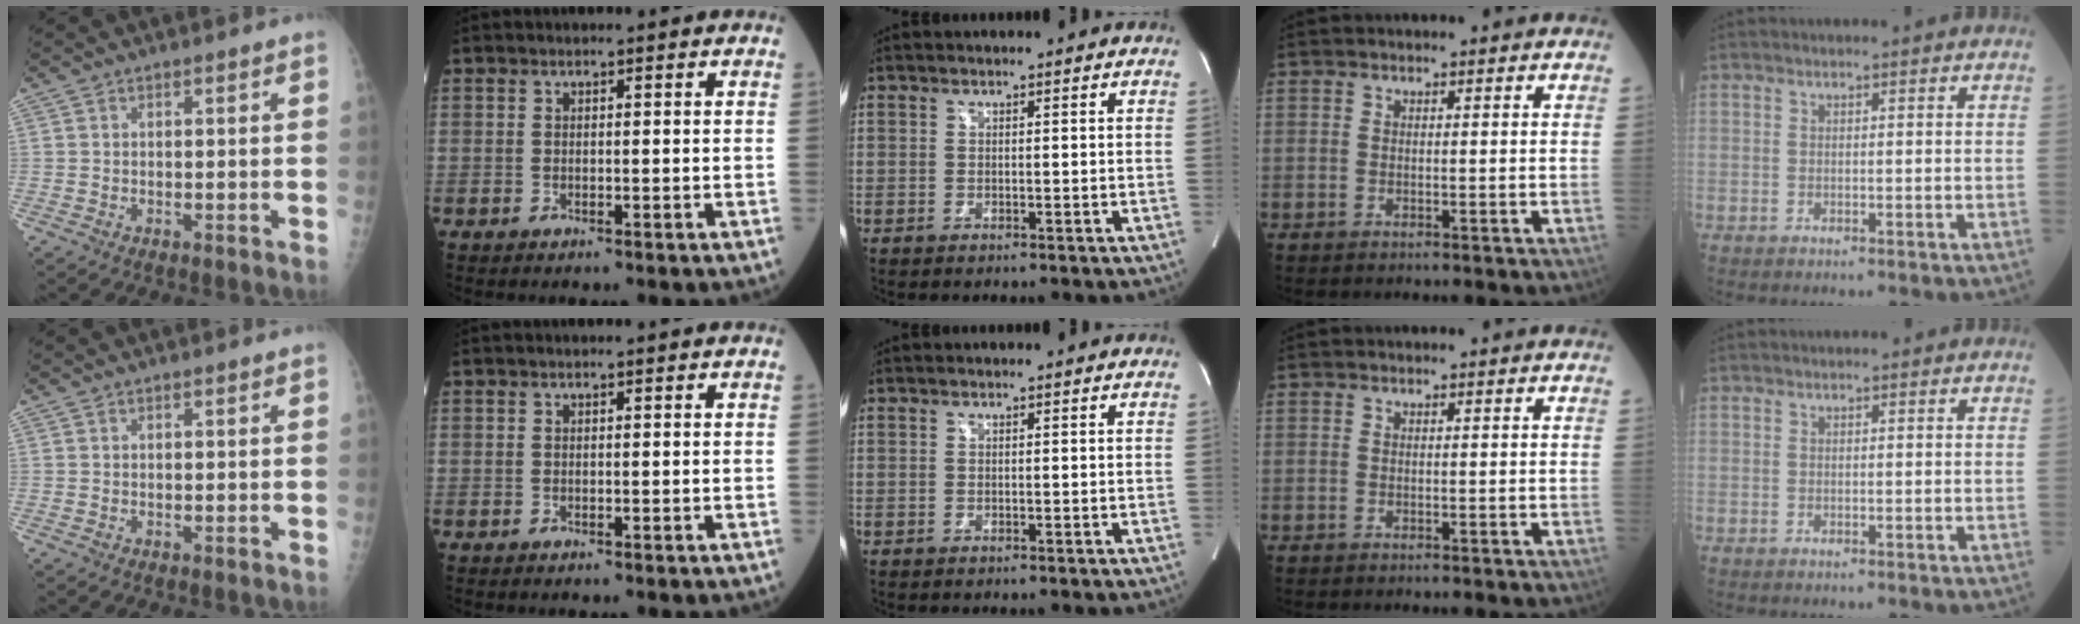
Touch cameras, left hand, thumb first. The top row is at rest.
{}